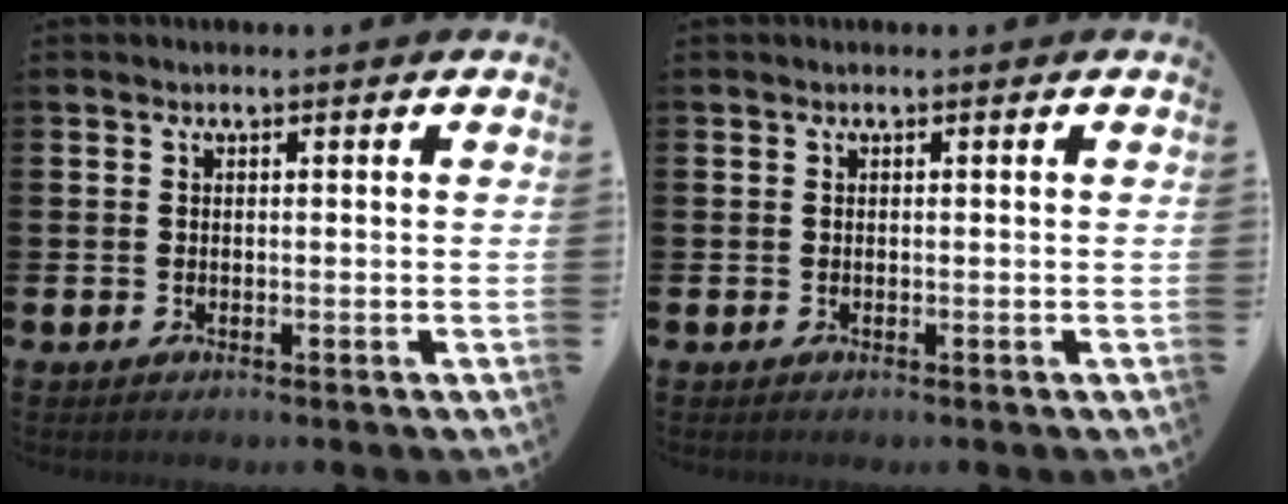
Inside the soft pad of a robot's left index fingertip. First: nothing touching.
{"total": 0.0}